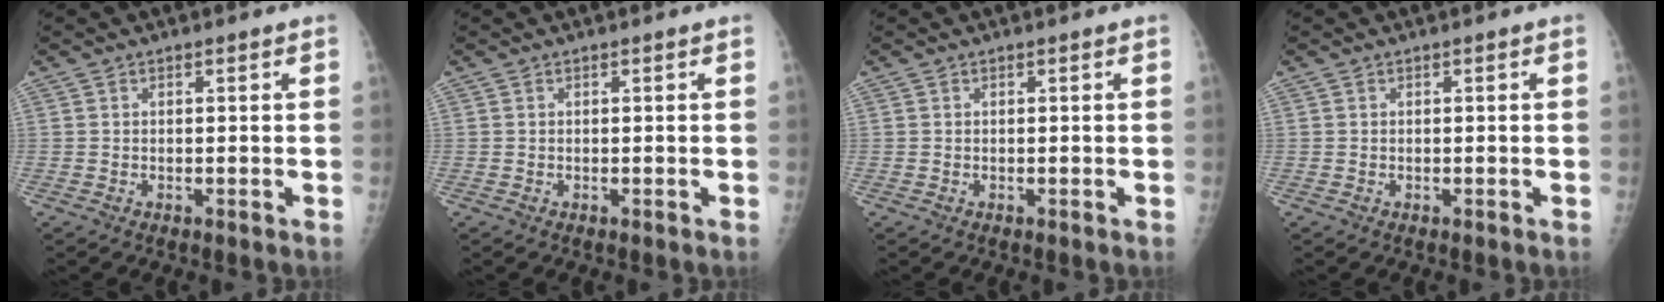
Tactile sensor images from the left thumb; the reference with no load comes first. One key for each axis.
{"total": 0.0}
{"total": 0.0}
{"total": 0.0}